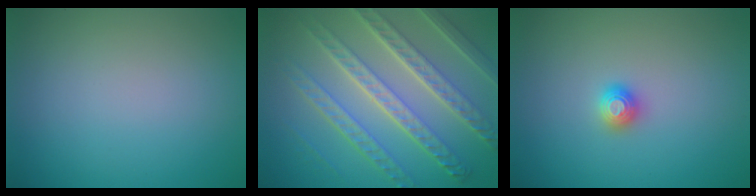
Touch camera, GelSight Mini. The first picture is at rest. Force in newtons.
{"total": 8.4, "press": 6.2, "slide": 5.8}
{"total": 1.2, "press": 1.2, "slide": 0.1}